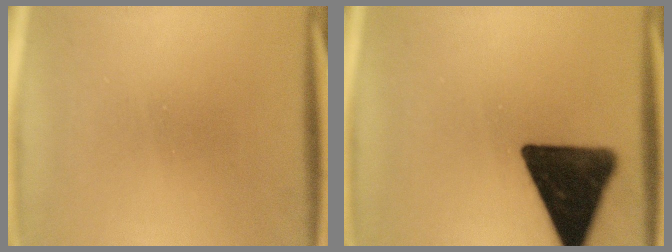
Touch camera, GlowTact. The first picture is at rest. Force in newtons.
{"total": 16.7}